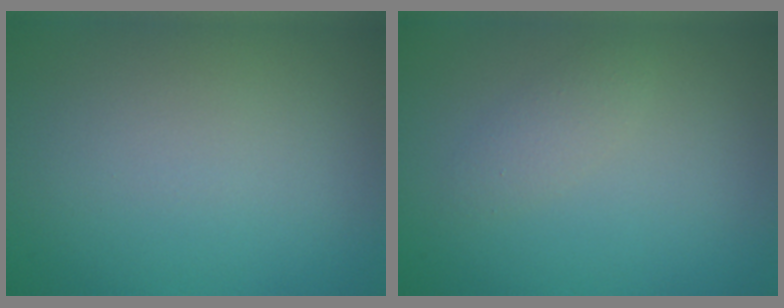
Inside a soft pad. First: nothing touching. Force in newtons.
{"total": 1.3, "press": 1.3, "slide": 0.1}